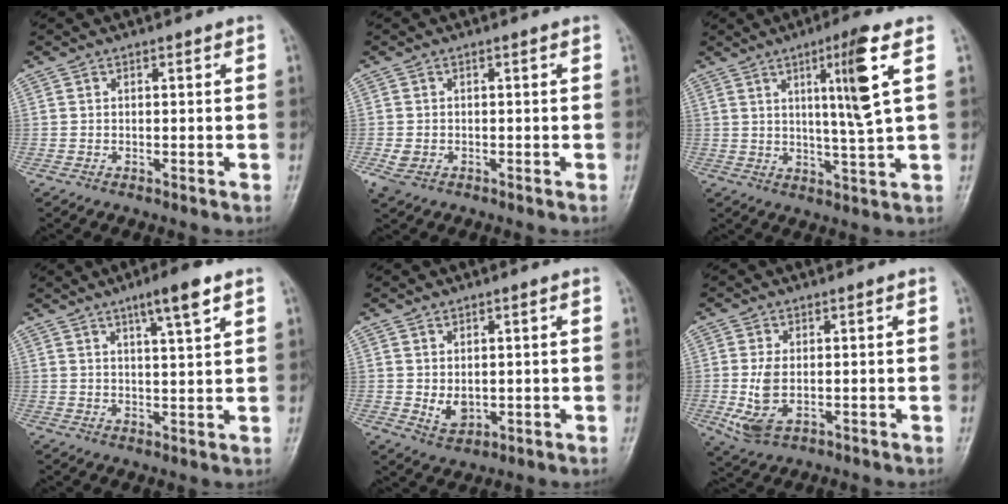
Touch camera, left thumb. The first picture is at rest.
{"total": 2.4, "force": [-0.9, 1.7, 1.5], "torque": [-0.035, 0.001, -0.010]}
{"total": 9.9, "force": [3.4, -0.6, 9.2], "torque": [-0.156, -0.024, 0.056]}
{"total": 6.5, "force": [3.8, 0.6, 5.2], "torque": [-0.084, -0.016, 0.062]}
{"total": 3.5, "force": [0.2, 2.6, 2.4], "torque": [-0.026, -0.011, 0.013]}
{"total": 5.8, "force": [-0.7, 3.1, 4.8], "torque": [-0.109, -0.007, -0.005]}